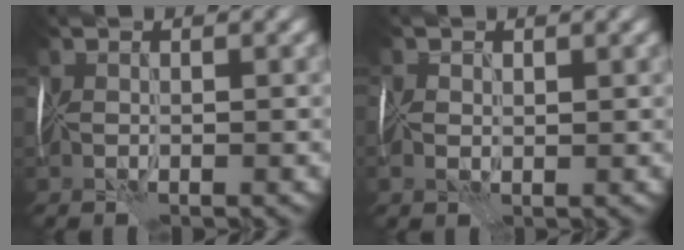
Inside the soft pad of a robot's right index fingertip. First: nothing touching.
{"total": 1.7, "force": [0.5, 1.4, 0.8], "torque": [-0.009, 0.010, 0.007]}